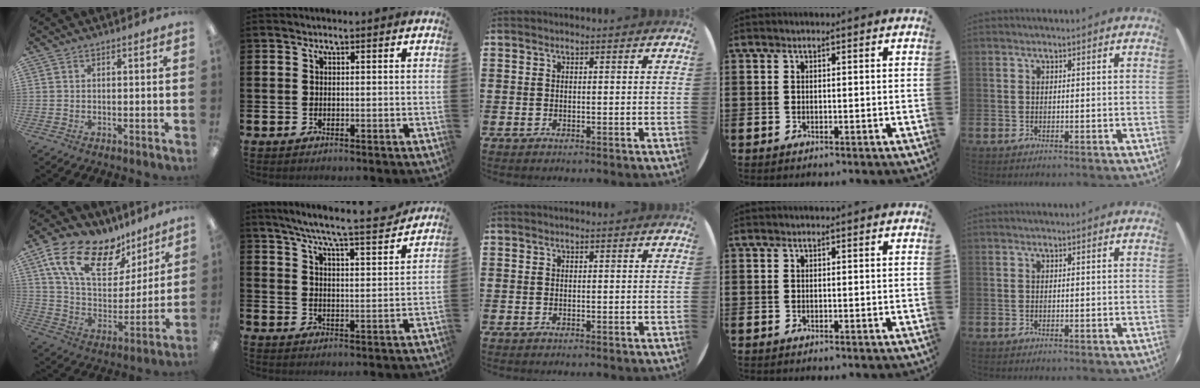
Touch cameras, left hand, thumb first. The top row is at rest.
{"thumb": {"total": 20.2, "force": [12.4, 10.7, 11.9], "torque": [-0.223, -0.057, 0.225]}, "index": {"total": 7.5, "force": [7.0, -0.1, 2.8], "torque": [-0.072, -0.049, 0.118]}}